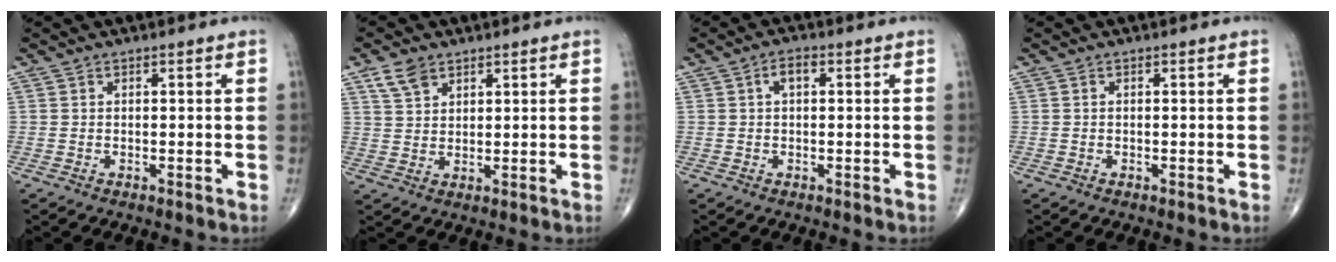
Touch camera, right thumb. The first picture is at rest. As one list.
[{"total": 4.6, "force": [3.0, 2.9, 2.1], "torque": [-0.031, -0.009, 0.061]}, {"total": 2.5, "force": [0.6, 1.4, 2.1], "torque": [-0.036, 0.009, 0.009]}, {"total": 0.0}]